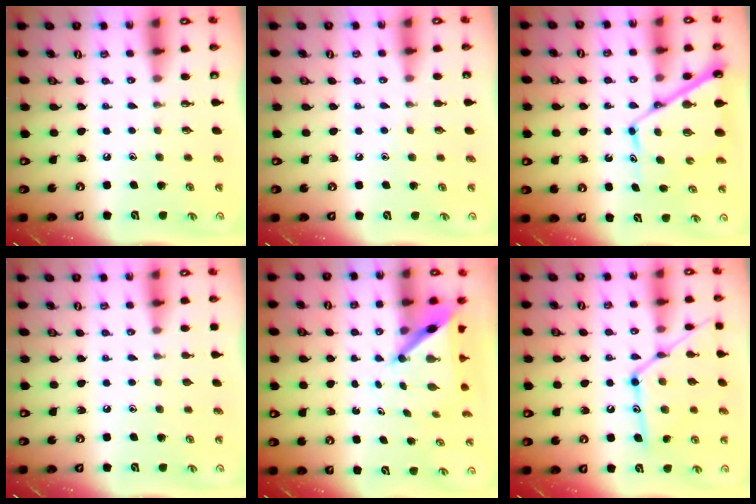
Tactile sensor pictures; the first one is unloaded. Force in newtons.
{"total": 3.0, "press": 2.9, "slide": 0.4}
{"total": 12.5, "press": 12.5, "slide": 1.1}
{"total": 0.0}
{"total": 5.9, "press": 5.9, "slide": 0.2}
{"total": 17.5, "press": 17.4, "slide": 1.2}